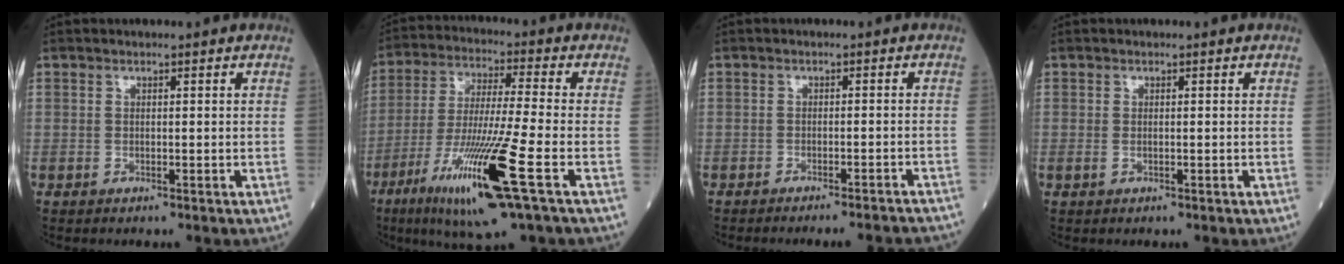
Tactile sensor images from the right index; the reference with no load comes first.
{"total": 16.4, "force": [-7.0, -0.2, 14.8], "torque": [-0.304, -0.038, -0.129]}
{"total": 10.0, "force": [-9.6, 0.5, 2.9], "torque": [-0.020, -0.002, -0.106]}
{"total": 0.9, "force": [-0.1, 0.5, 0.7], "torque": [-0.016, -0.001, -0.002]}